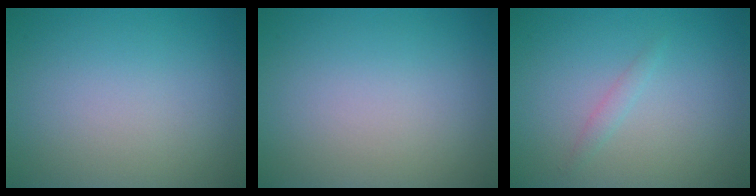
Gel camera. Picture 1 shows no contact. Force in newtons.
{"total": 0.0}
{"total": 0.8, "press": 0.8, "slide": 0.0}